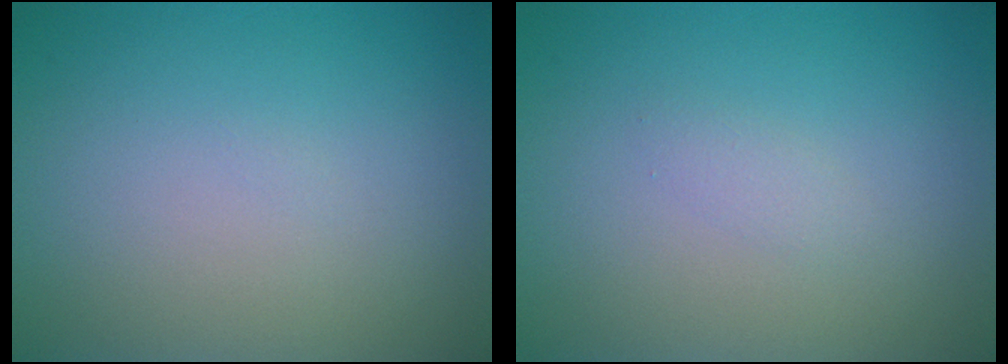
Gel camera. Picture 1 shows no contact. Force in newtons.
{"total": 0.8, "press": 0.8, "slide": 0.1}